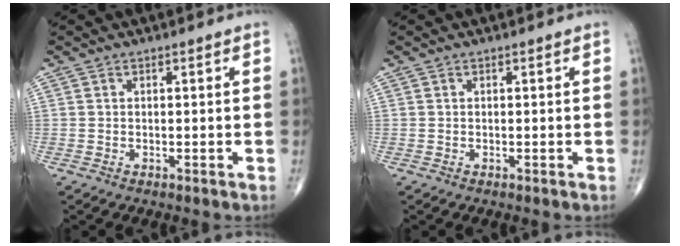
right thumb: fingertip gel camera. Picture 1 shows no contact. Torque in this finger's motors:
{"motor_torque": [-0.01, 0.01, -0.02, 0.02, 0.03]}